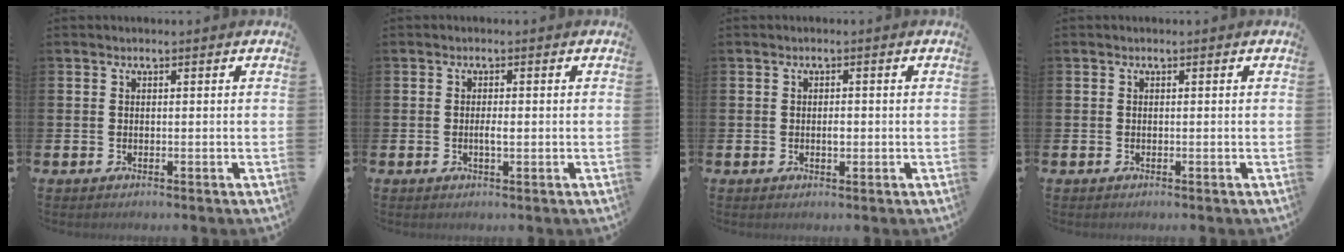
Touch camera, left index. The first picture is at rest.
{"total": 1.3, "force": [-0.1, 0.4, 1.3], "torque": [-0.017, -0.002, -0.004]}
{"total": 1.2, "force": [0.0, 0.6, 1.0], "torque": [-0.005, -0.005, -0.004]}
{"total": 0.0}